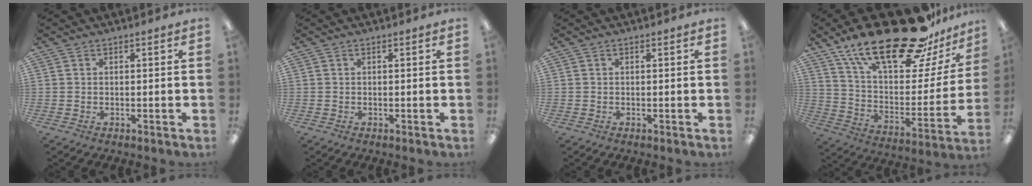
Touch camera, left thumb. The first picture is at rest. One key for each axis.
{"total": 0.0}
{"total": 0.0}
{"total": 27.8, "fx": 19.8, "fy": 9.6, "fz": 16.9, "tx": -0.271, "ty": -0.122, "tz": 0.334}